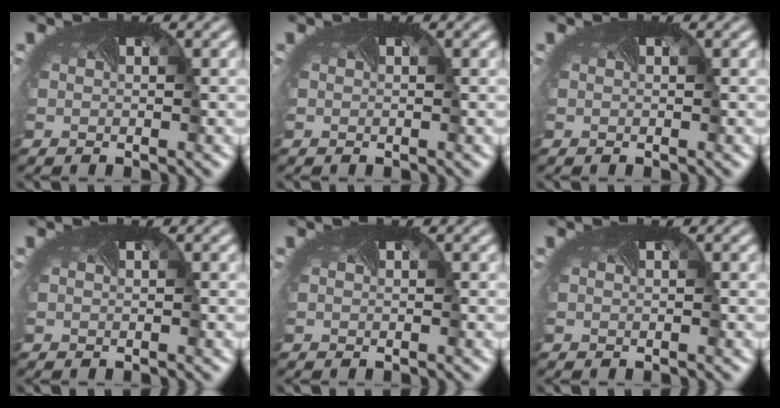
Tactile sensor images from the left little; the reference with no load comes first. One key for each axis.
{"total": 0.0}
{"total": 0.0}
{"total": 0.0}
{"total": 0.0}
{"total": 0.0}